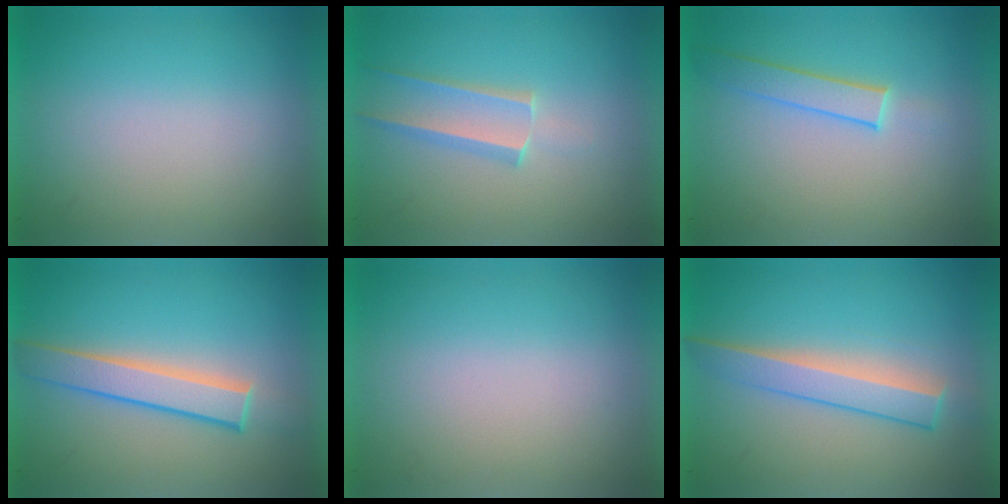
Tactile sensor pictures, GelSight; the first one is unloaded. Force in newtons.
{"total": 2.0}
{"total": 1.9}
{"total": 3.3}
{"total": 0.0}
{"total": 3.2}